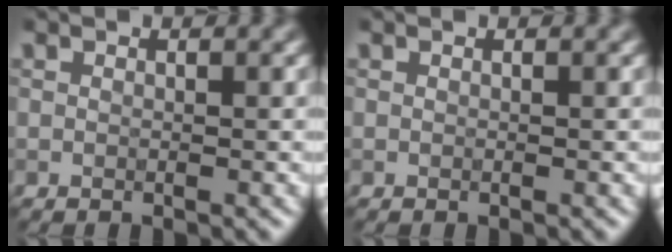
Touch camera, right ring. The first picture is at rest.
{"total": 0.0}